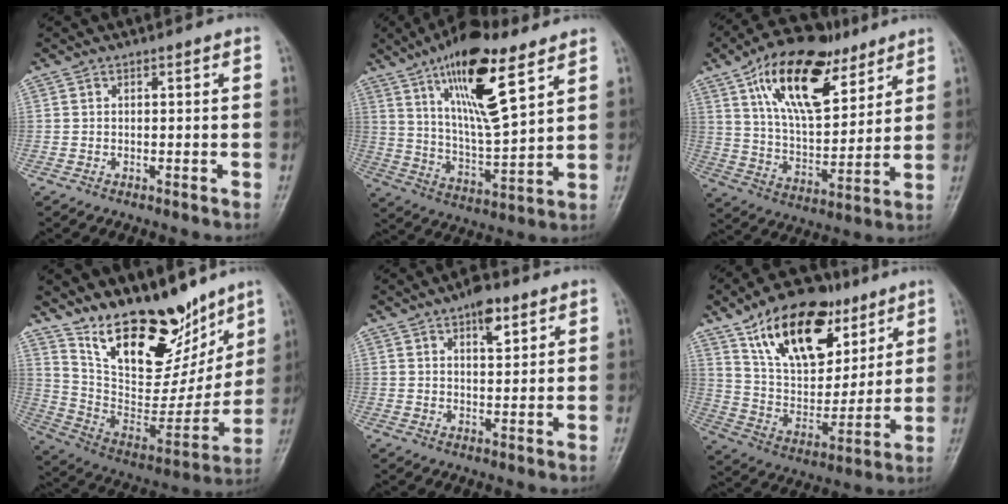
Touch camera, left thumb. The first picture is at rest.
{"total": 18.2, "force": [9.9, 5.3, 14.3], "torque": [-0.230, -0.047, 0.179]}
{"total": 20.5, "force": [10.9, 10.0, 14.2], "torque": [-0.204, -0.038, 0.194]}
{"total": 22.6, "force": [16.0, 10.5, 12.1], "torque": [-0.136, -0.094, 0.275]}
{"total": 5.6, "force": [3.1, 2.4, 3.9], "torque": [-0.042, -0.013, 0.044]}
{"total": 22.2, "force": [12.3, 12.3, 13.9], "torque": [-0.187, -0.040, 0.217]}